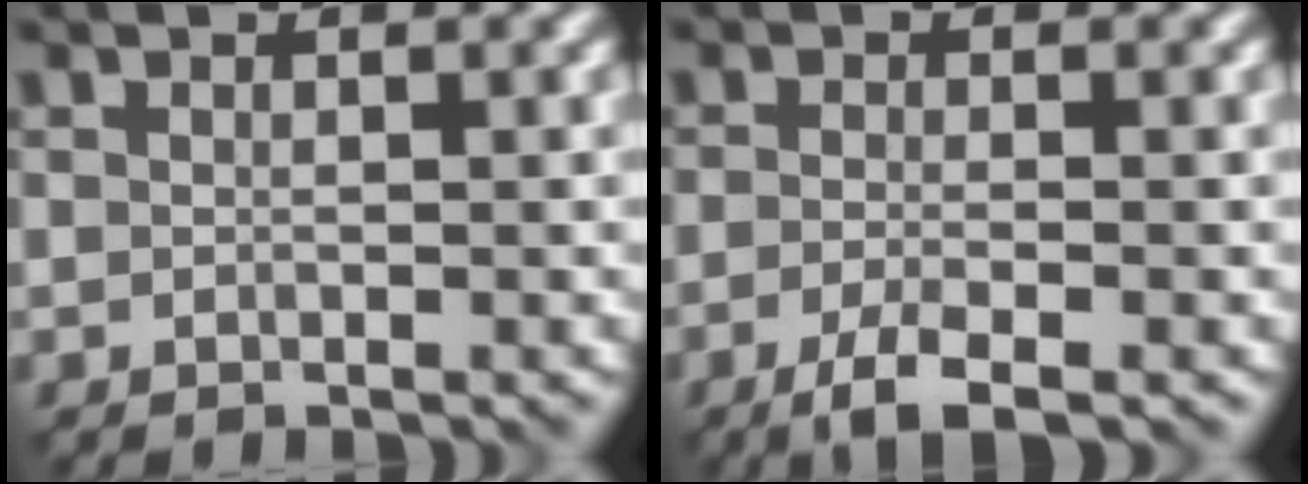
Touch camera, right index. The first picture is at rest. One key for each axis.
{"total": 3.1, "fx": -1.7, "fy": 0.7, "fz": 2.5, "tx": -0.046, "ty": -0.005, "tz": -0.039}